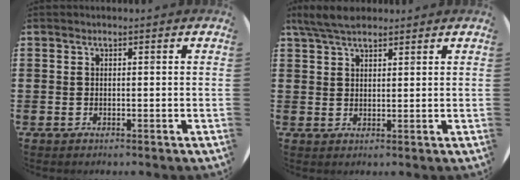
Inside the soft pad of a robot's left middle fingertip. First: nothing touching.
{"total": 4.6, "force": [3.9, 1.3, 2.1], "torque": [-0.048, -0.001, 0.071]}